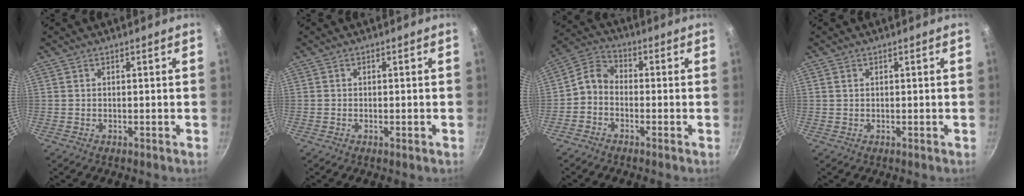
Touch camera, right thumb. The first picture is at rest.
{"total": 0.8, "force": [-0.3, 0.2, 0.7], "torque": [-0.014, 0.001, -0.005]}
{"total": 5.3, "force": [-1.8, 4.0, 3.0], "torque": [-0.054, 0.034, -0.056]}
{"total": 0.8, "force": [0.4, 0.6, 0.4], "torque": [-0.007, 0.001, 0.006]}